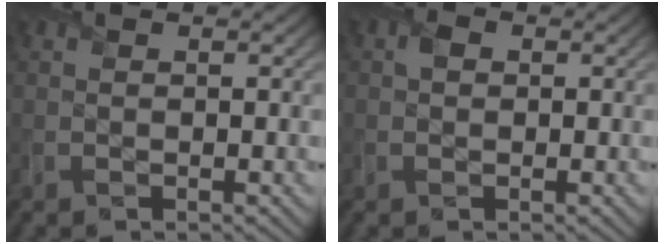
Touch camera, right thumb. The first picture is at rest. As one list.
[{"total": 1.3, "force": [0.1, 1.2, 0.5], "torque": [-0.011, 0.000, -0.002]}]